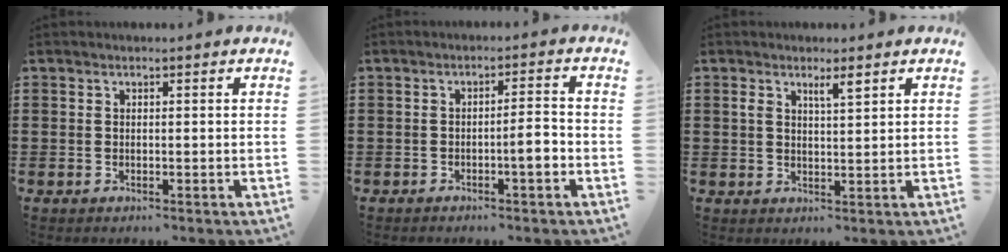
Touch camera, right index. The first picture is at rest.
{"total": 4.1, "force": [-1.4, 0.4, 3.8], "torque": [-0.065, 0.001, -0.027]}
{"total": 2.8, "force": [1.8, 0.6, 2.0], "torque": [-0.034, 0.000, 0.028]}